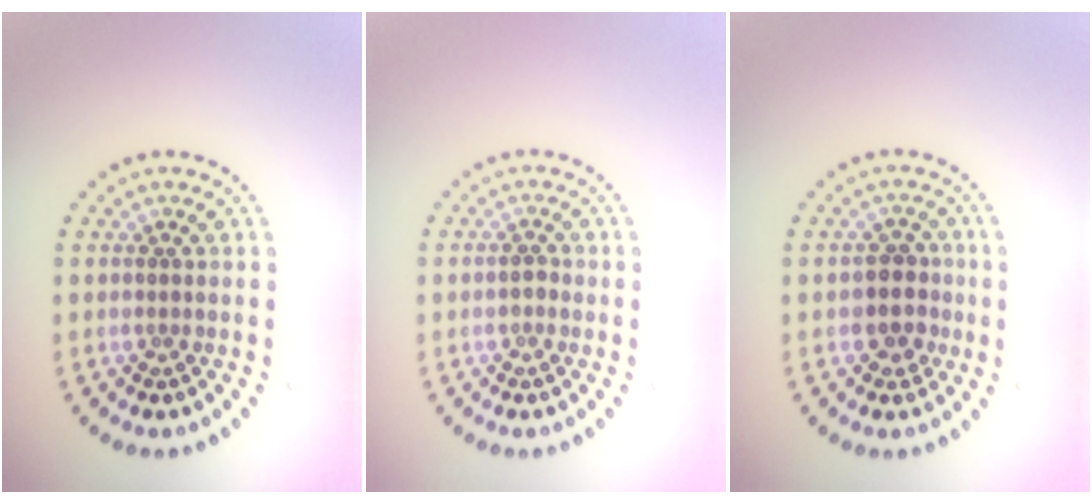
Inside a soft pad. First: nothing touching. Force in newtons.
{"total": 1.0, "press": 1.0, "slide": 0.1}
{"total": 2.7, "press": 2.4, "slide": 1.1}